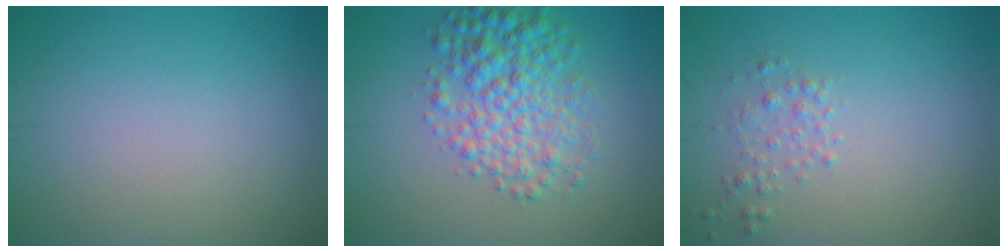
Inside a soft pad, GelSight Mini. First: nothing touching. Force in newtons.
{"total": 5.7, "press": 5.7, "slide": 0.1}
{"total": 1.4, "press": 1.4, "slide": 0.0}